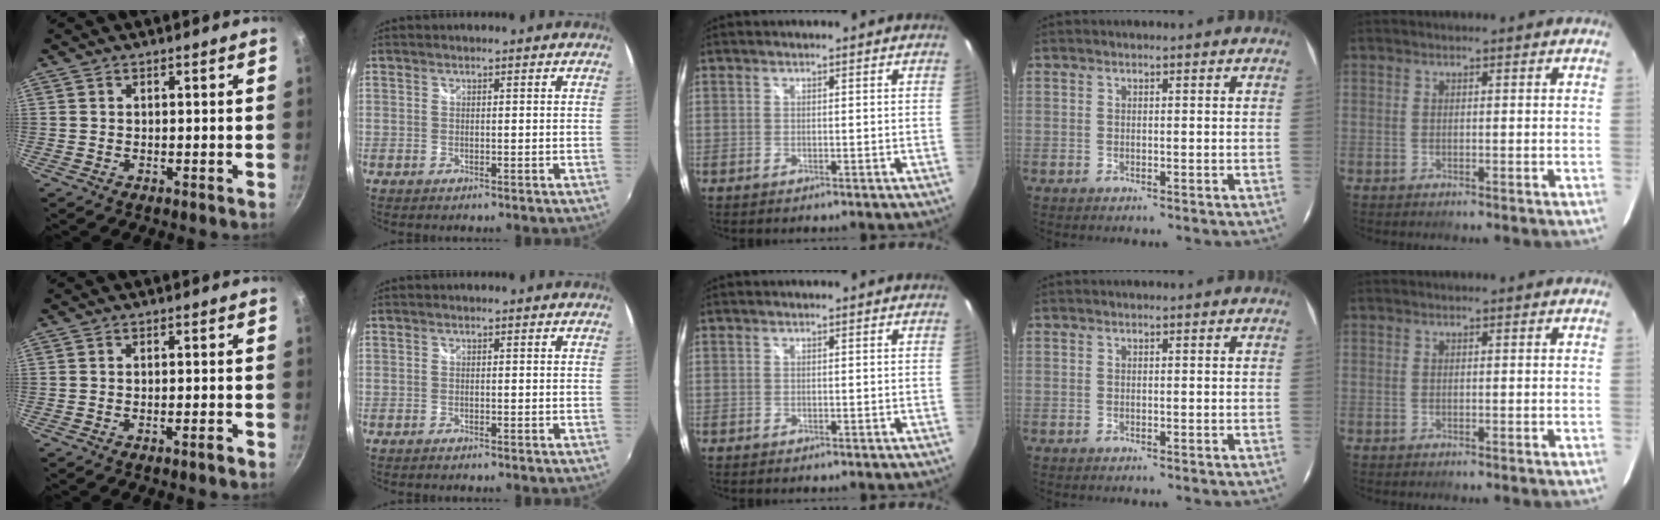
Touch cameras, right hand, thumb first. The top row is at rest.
{"thumb": {"total": 1.6, "force": [-1.2, 0.0, 1.1], "torque": [-0.022, 0.013, -0.017]}, "index": {"total": 0.8, "force": [-0.7, 0.3, 0.2], "torque": [-0.009, -0.002, -0.015]}}